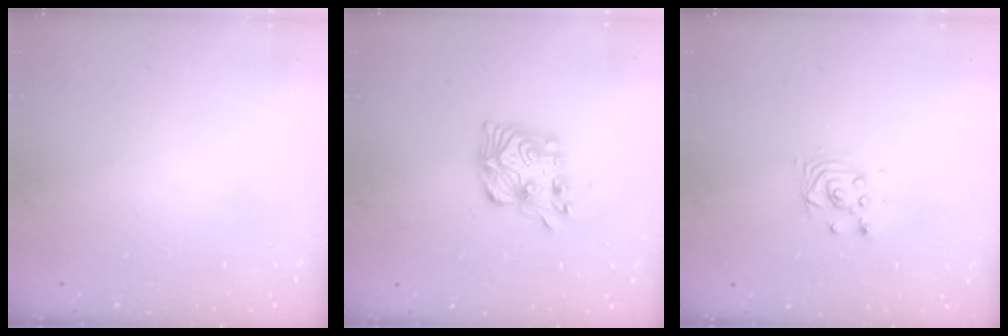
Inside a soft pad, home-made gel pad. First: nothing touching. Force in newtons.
{"total": 11.5, "press": 11.5, "slide": 0.4}
{"total": 2.9, "press": 2.9, "slide": 0.1}